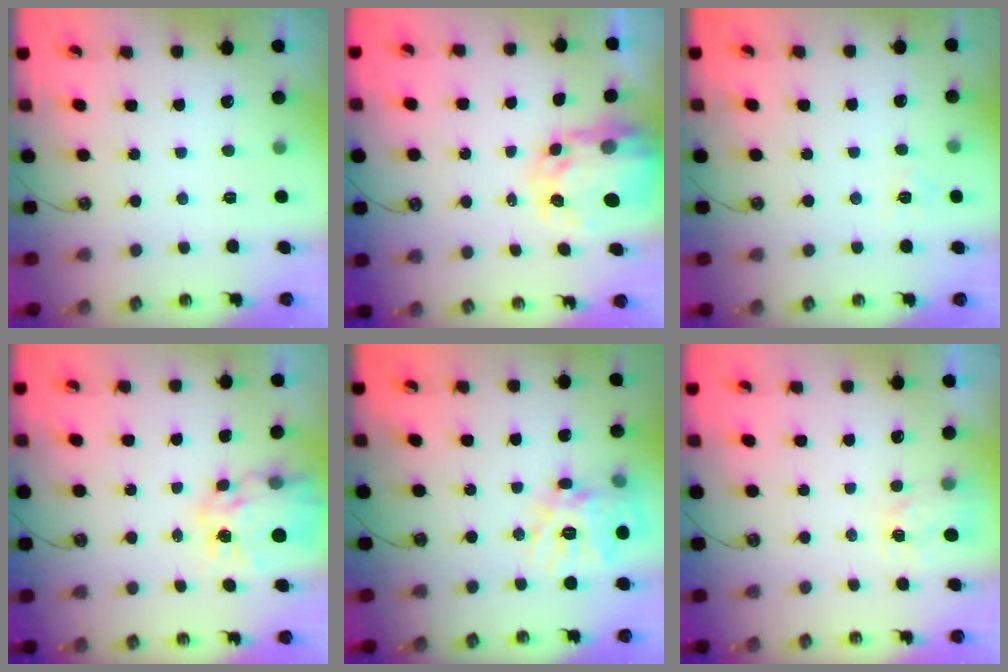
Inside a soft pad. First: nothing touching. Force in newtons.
{"total": 5.9, "press": 5.9, "slide": 0.5}
{"total": 6.6, "press": 6.5, "slide": 0.6}
{"total": 11.1, "press": 11.0, "slide": 1.0}
{"total": 17.1, "press": 17.0, "slide": 1.9}
{"total": 3.0, "press": 3.0, "slide": 0.3}